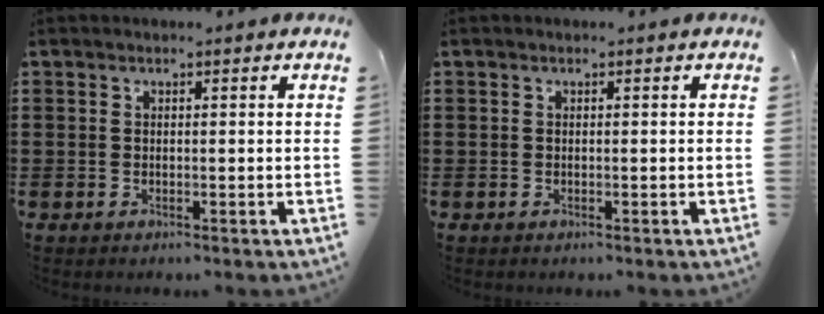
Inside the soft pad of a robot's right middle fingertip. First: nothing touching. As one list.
[{"total": 0.0}]